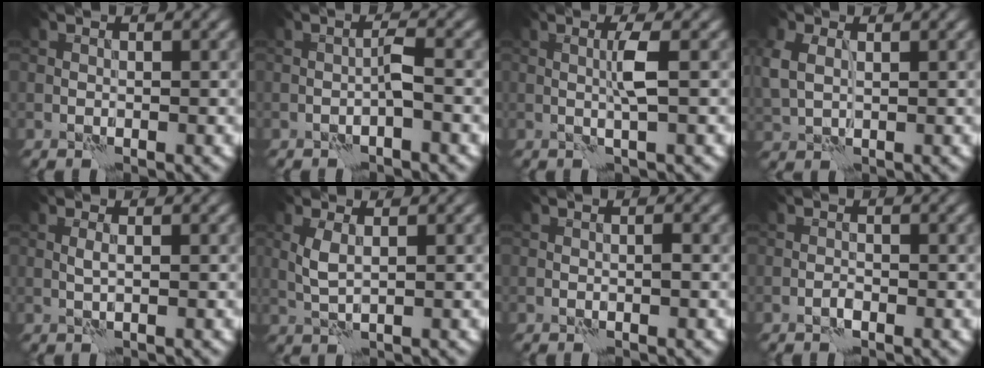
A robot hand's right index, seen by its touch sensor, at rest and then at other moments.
{"total": 1.5, "force": [-0.8, -0.3, 1.2], "torque": [-0.023, 0.010, -0.017]}
{"total": 1.9, "force": [0.2, -0.4, 1.8], "torque": [-0.042, 0.001, 0.002]}
{"total": 3.1, "force": [0.8, 2.3, 2.0], "torque": [-0.069, 0.009, 0.021]}
{"total": 0.6, "force": [0.1, -0.2, 0.6], "torque": [-0.016, 0.002, 0.001]}
{"total": 1.7, "force": [0.4, 0.4, 1.6], "torque": [-0.043, 0.003, 0.010]}
{"total": 0.5, "force": [-0.3, -0.1, 0.4], "torque": [-0.006, 0.004, -0.005]}
{"total": 0.8, "force": [-0.7, 0.0, 0.4], "torque": [-0.009, 0.004, -0.014]}